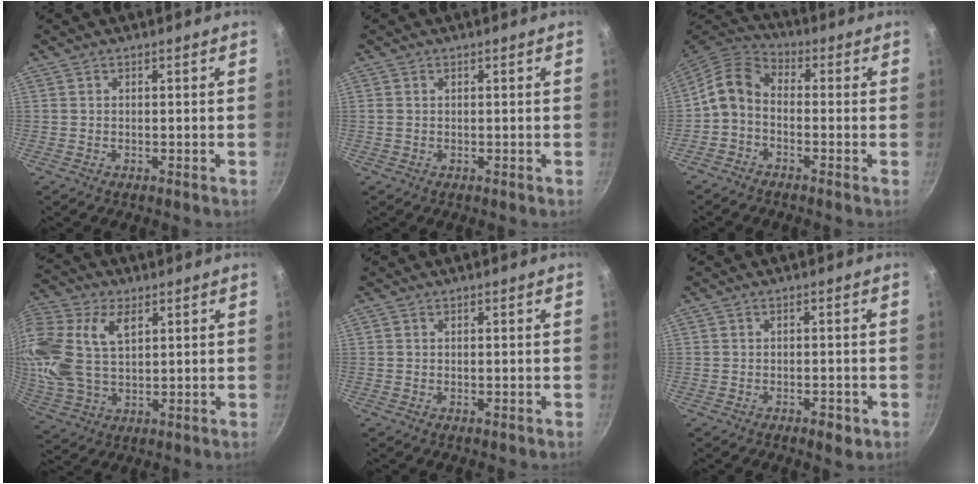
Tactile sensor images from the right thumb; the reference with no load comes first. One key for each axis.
{"total": 0.7, "fx": 0.2, "fy": 0.6, "fz": 0.4, "tx": -0.009, "ty": 0.002, "tz": 0.002}
{"total": 7.1, "fx": -1.9, "fy": 4.9, "fz": 4.8, "tx": -0.099, "ty": 0.041, "tz": -0.053}
{"total": 20.7, "fx": 6.7, "fy": 13.1, "fz": 14.6, "tx": -0.331, "ty": 0.010, "tz": 0.127}
{"total": 0.0}
{"total": 2.9, "fx": -1.4, "fy": 1.2, "fz": 2.2, "tx": -0.030, "ty": 0.008, "tz": -0.016}